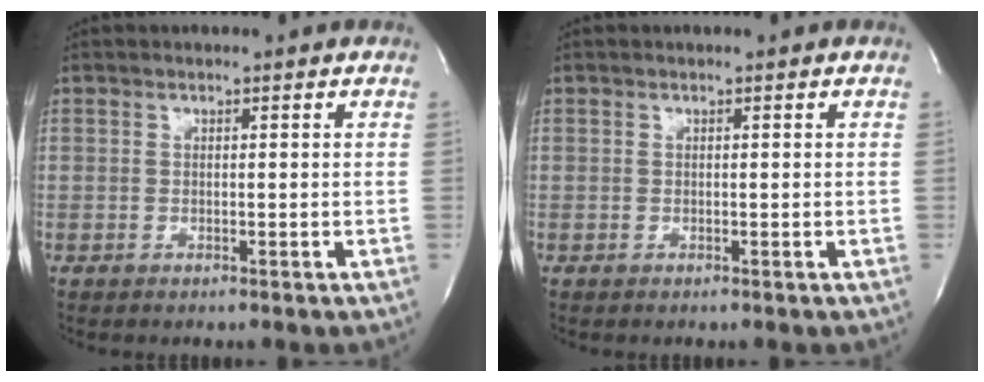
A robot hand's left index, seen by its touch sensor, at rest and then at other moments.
{"total": 0.0}